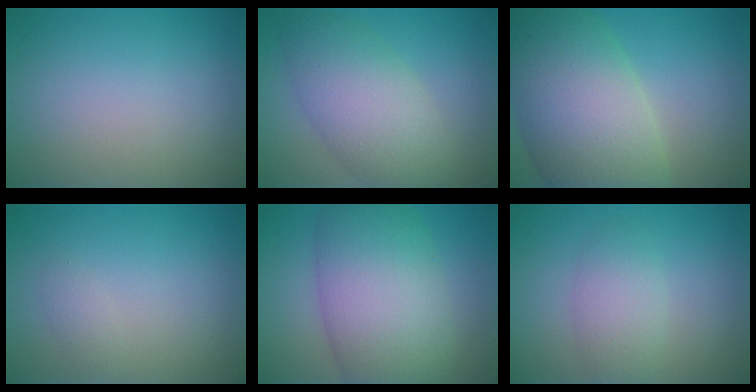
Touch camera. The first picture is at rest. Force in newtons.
{"total": 6.7, "press": 6.7, "slide": 0.1}
{"total": 12.2, "press": 12.2, "slide": 0.7}
{"total": 0.8, "press": 0.8, "slide": 0.0}
{"total": 10.5, "press": 10.5, "slide": 0.1}
{"total": 2.8, "press": 2.8, "slide": 0.2}